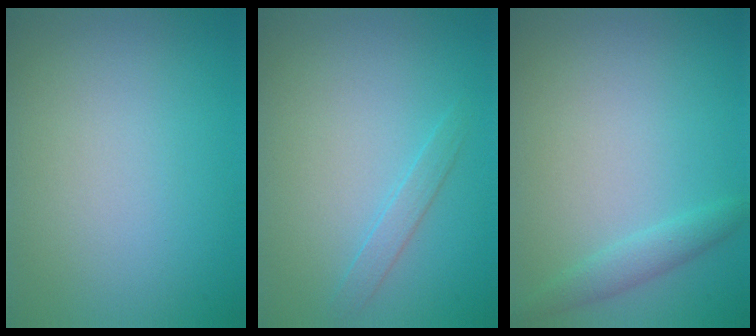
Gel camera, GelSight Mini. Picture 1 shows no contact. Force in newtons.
{"total": 1.3, "press": 1.3, "slide": 0.0}
{"total": 1.6, "press": 1.6, "slide": 0.1}